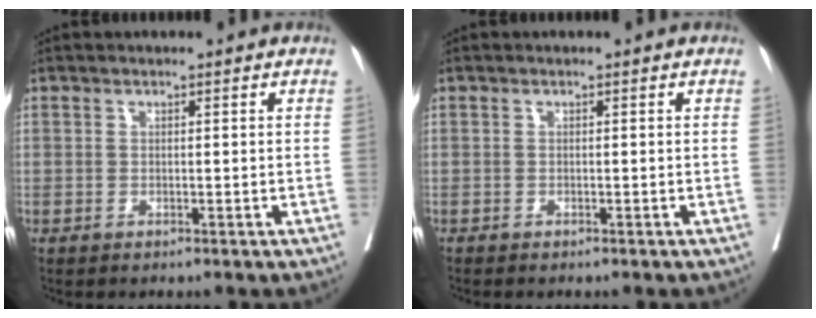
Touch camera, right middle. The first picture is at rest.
{"total": 0.0}